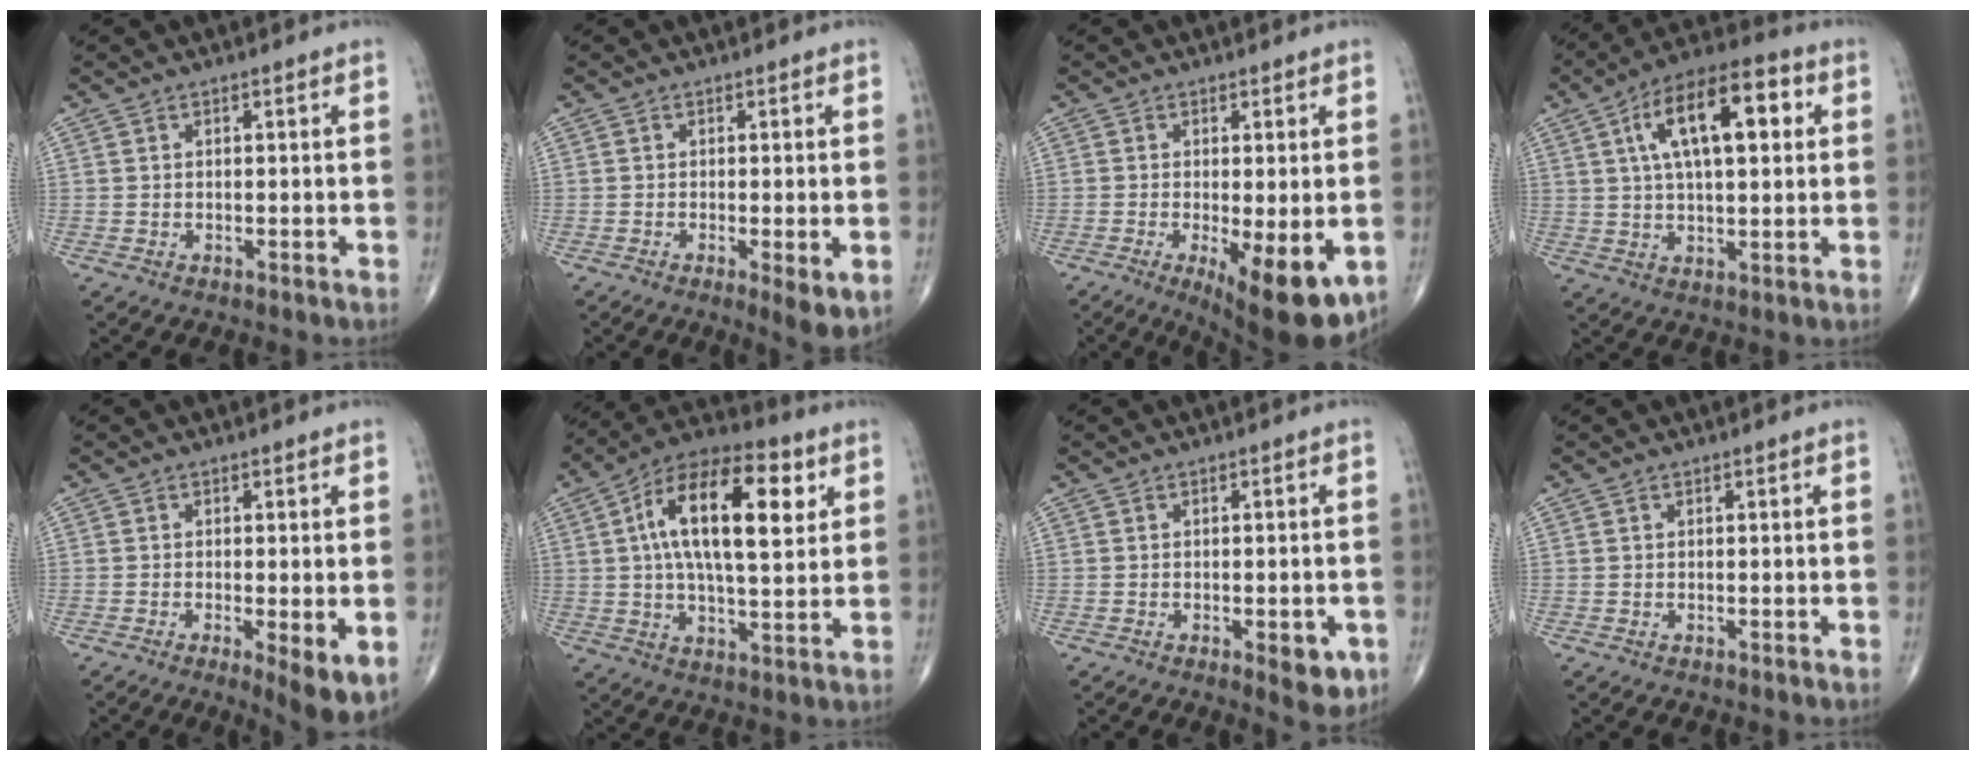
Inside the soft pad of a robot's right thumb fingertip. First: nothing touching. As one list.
[{"total": 4.5, "force": [-1.2, 1.0, 4.3], "torque": [-0.069, -0.015, -0.021]}, {"total": 11.9, "force": [-3.6, 3.7, 10.7], "torque": [-0.147, -0.024, -0.044]}, {"total": 16.3, "force": [4.6, 7.0, 14.0], "torque": [-0.215, 0.015, 0.066]}, {"total": 6.4, "force": [-1.4, 1.5, 6.0], "torque": [-0.094, -0.021, -0.023]}, {"total": 19.5, "force": [5.3, 8.4, 16.7], "torque": [-0.262, 0.004, 0.075]}, {"total": 5.2, "force": [-1.9, 2.1, 4.4], "torque": [-0.037, -0.003, -0.019]}, {"total": 0.0}]